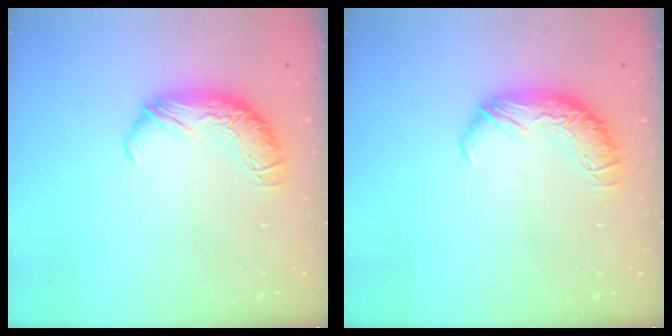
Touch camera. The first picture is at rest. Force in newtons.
{"total": 0.0}